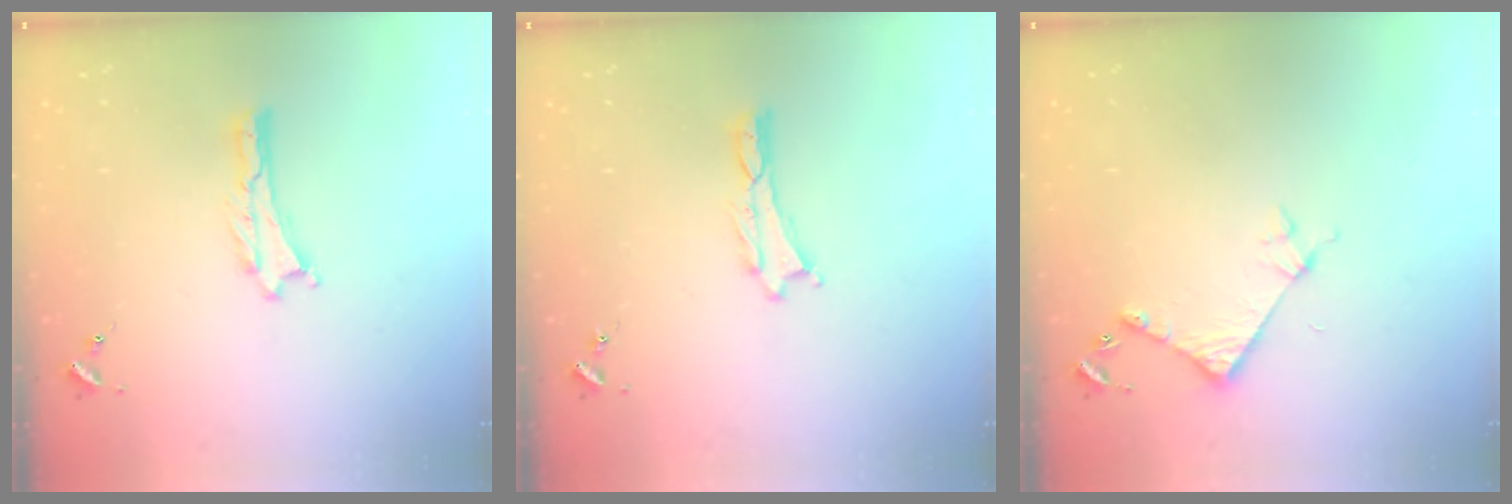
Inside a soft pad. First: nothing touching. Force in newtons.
{"total": 0.0}
{"total": 4.4, "press": 4.4, "slide": 0.4}